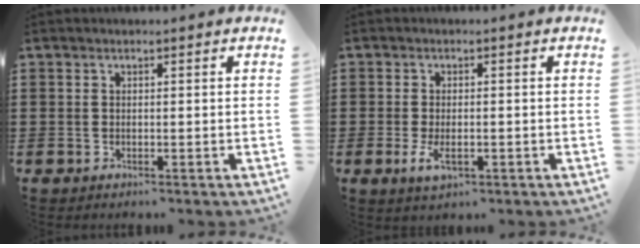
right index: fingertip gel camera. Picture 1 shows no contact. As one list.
[{"total": 2.8, "force": [-0.7, 1.3, 2.4], "torque": [-0.057, -0.006, -0.015]}]